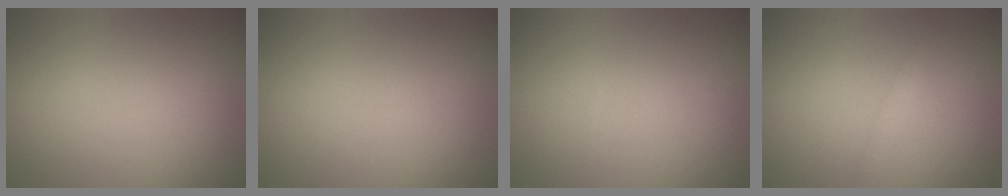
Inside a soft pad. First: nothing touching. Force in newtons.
{"total": 0.0}
{"total": 0.0}
{"total": 0.6, "press": 0.6, "slide": 0.1}